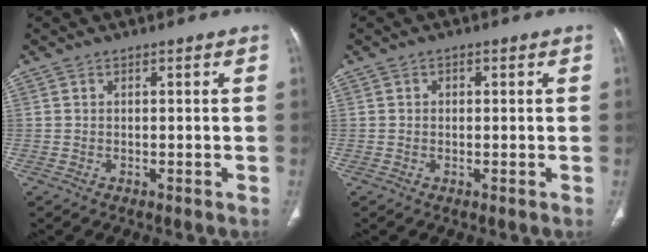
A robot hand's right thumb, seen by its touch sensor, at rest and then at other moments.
{"total": 0.9, "force": [0.1, 0.9, 0.4], "torque": [0.001, 0.003, -0.001]}